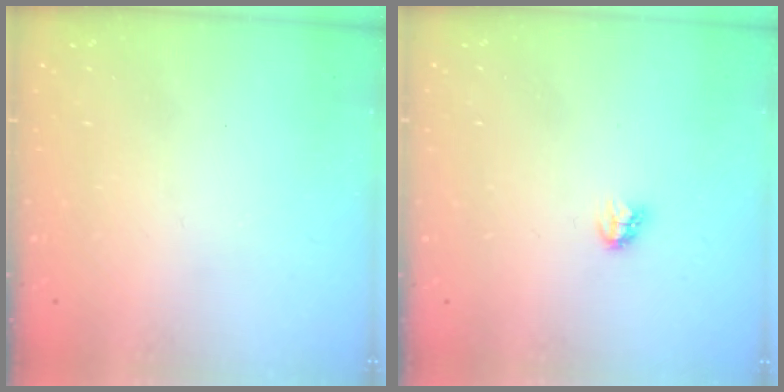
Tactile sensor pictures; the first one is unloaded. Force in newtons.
{"total": 2.8, "press": 2.8, "slide": 0.3}